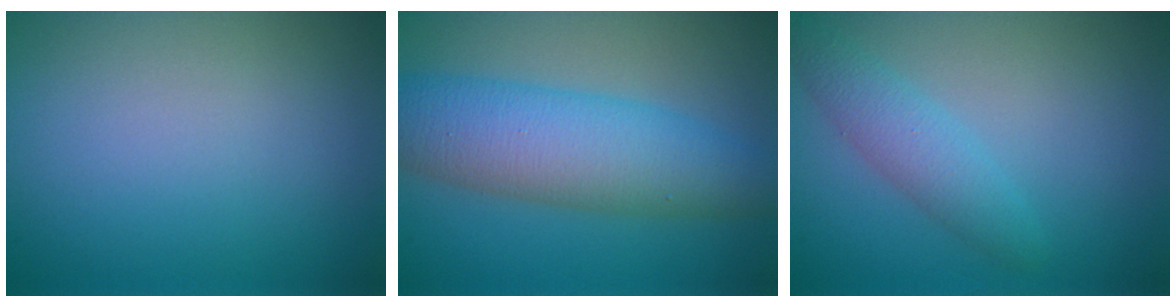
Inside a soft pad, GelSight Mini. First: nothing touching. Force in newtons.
{"total": 7.7, "press": 7.7, "slide": 0.3}
{"total": 2.7, "press": 2.7, "slide": 0.1}